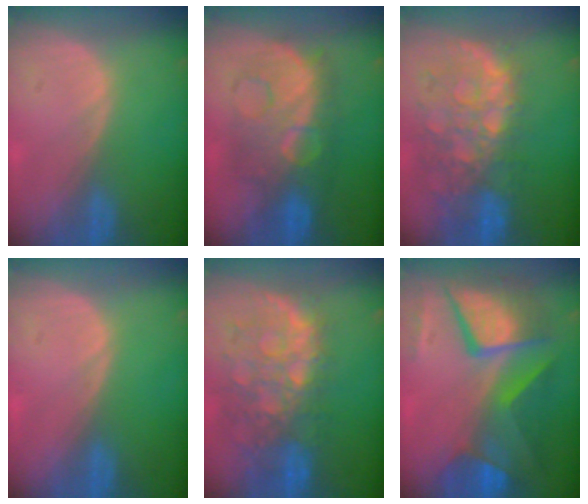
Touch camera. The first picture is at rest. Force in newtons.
{"total": 9.5, "press": 9.5, "slide": 0.4}
{"total": 11.7, "press": 9.9, "slide": 6.3}
{"total": 0.0}
{"total": 11.2, "press": 9.7, "slide": 5.5}
{"total": 11.8, "press": 11.7, "slide": 1.2}